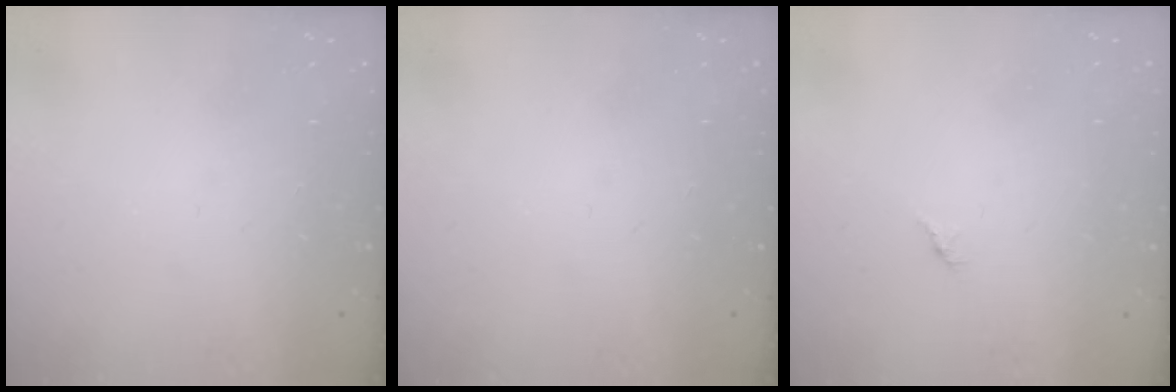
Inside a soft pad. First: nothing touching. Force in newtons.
{"total": 0.0}
{"total": 1.4, "press": 1.4, "slide": 0.4}